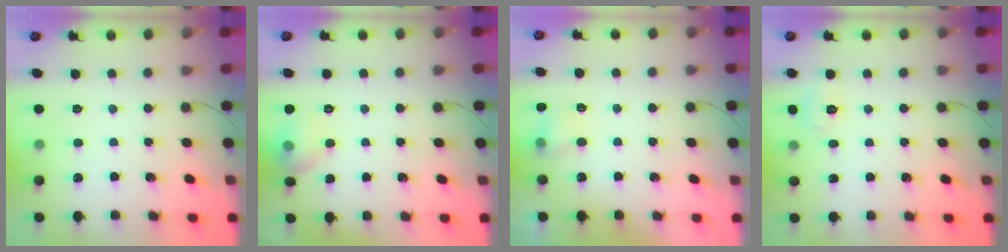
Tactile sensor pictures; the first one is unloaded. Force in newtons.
{"total": 9.6, "press": 7.7, "slide": 5.6}
{"total": 6.3, "press": 6.1, "slide": 1.6}
{"total": 4.1, "press": 3.9, "slide": 1.2}